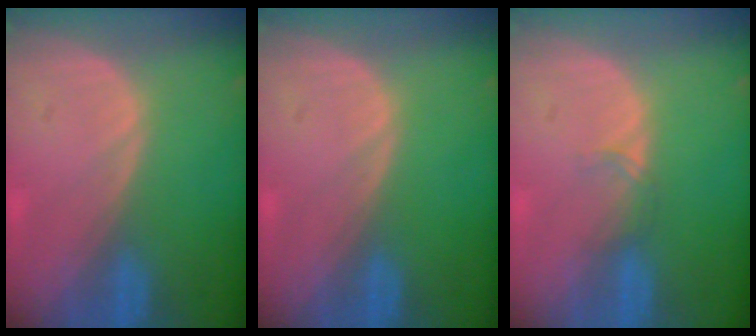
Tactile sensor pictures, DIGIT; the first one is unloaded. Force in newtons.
{"total": 0.0}
{"total": 1.3, "press": 1.2, "slide": 0.2}